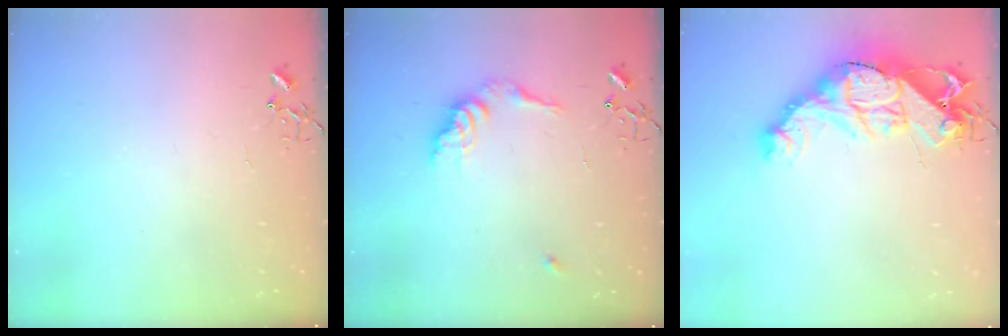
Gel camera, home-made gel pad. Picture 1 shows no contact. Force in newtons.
{"total": 10.8, "press": 10.7, "slide": 0.4}
{"total": 19.8, "press": 19.7, "slide": 1.9}